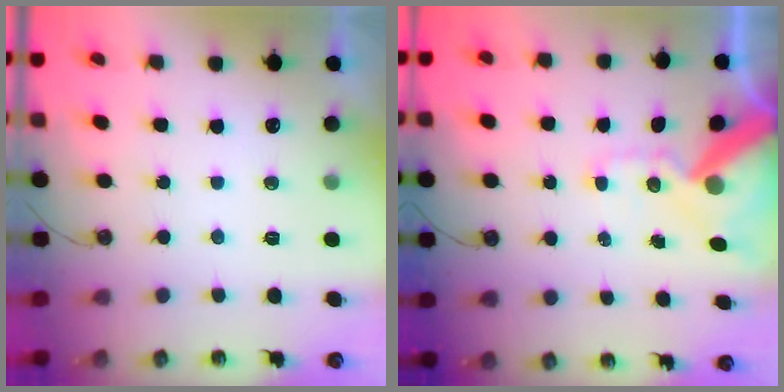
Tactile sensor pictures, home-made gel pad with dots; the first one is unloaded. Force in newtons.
{"total": 15.2, "press": 15.1, "slide": 2.1}